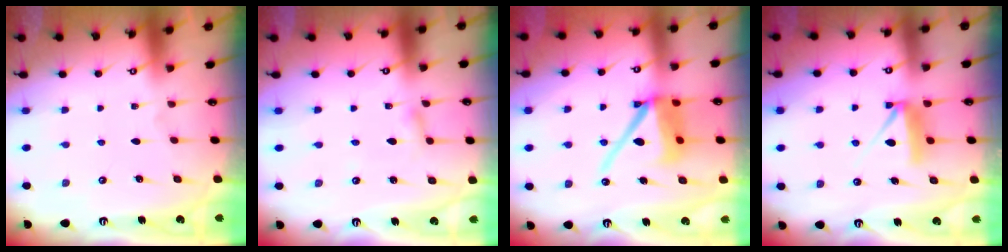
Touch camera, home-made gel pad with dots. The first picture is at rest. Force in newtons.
{"total": 2.7, "press": 2.7, "slide": 0.2}
{"total": 13.5, "press": 13.4, "slide": 1.7}
{"total": 7.6, "press": 7.6, "slide": 0.4}